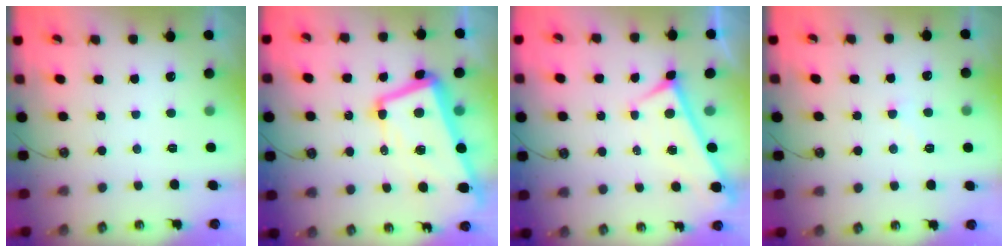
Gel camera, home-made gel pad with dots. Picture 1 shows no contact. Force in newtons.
{"total": 12.6, "press": 12.4, "slide": 2.4}
{"total": 0.0}
{"total": 2.0, "press": 2.0, "slide": 0.4}